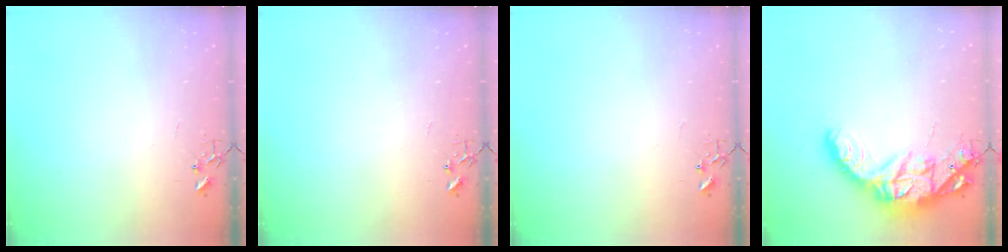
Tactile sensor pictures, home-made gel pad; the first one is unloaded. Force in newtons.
{"total": 0.0}
{"total": 0.0}
{"total": 19.5, "press": 19.4, "slide": 1.3}